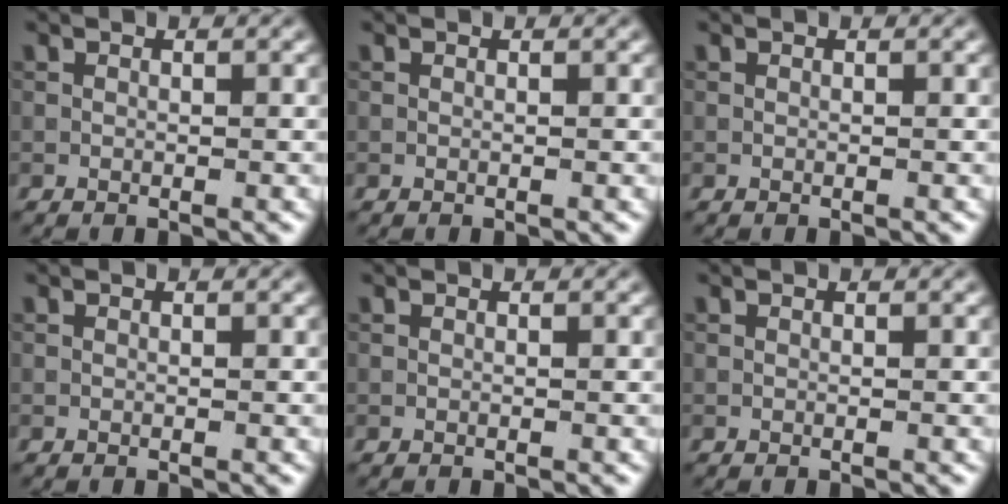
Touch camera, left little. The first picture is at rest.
{"total": 0.0}
{"total": 0.0}
{"total": 0.0}
{"total": 0.0}
{"total": 0.0}